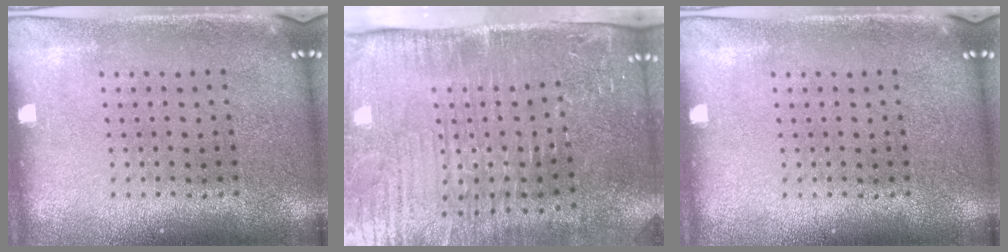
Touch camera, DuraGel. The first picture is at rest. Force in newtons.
{"total": 5.2, "press": 4.5, "slide": 2.6}
{"total": 0.0}